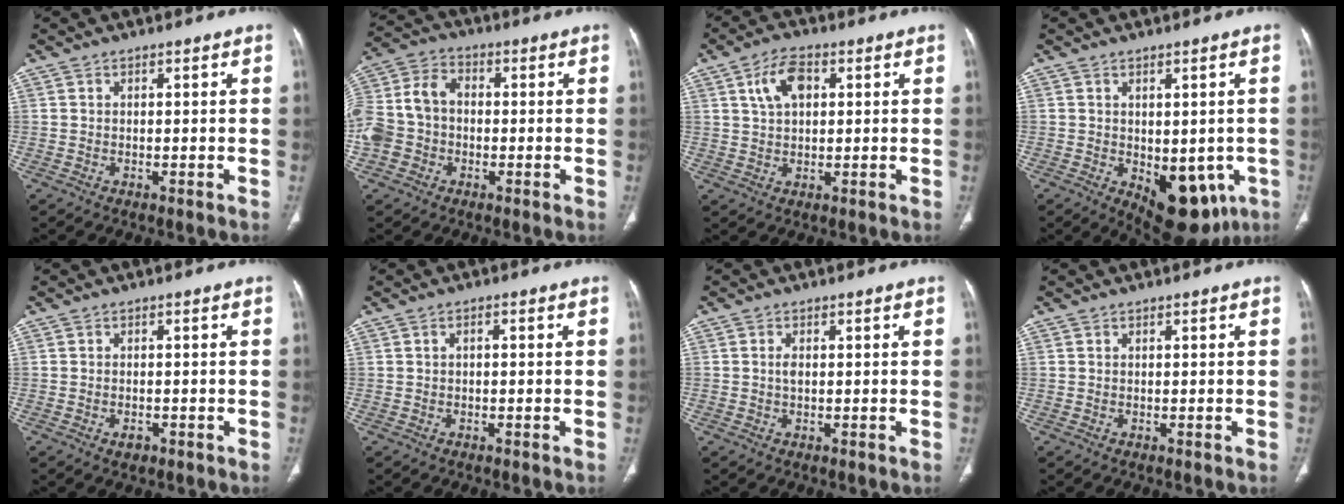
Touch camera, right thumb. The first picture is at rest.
{"total": 12.0, "force": [-1.5, 9.8, 6.7], "torque": [-0.142, 0.036, -0.035]}
{"total": 6.9, "force": [2.3, 4.1, 5.1], "torque": [-0.088, 0.005, 0.042]}
{"total": 12.4, "force": [-3.8, 6.8, 9.6], "torque": [-0.088, -0.003, -0.033]}
{"total": 1.7, "force": [-0.9, 1.0, 1.0], "torque": [-0.015, 0.005, -0.010]}
{"total": 0.8, "force": [0.0, 0.5, 0.7], "torque": [-0.011, 0.005, -0.003]}
{"total": 1.3, "force": [0.1, 0.7, 1.1], "torque": [-0.021, 0.001, 0.002]}
{"total": 0.0}